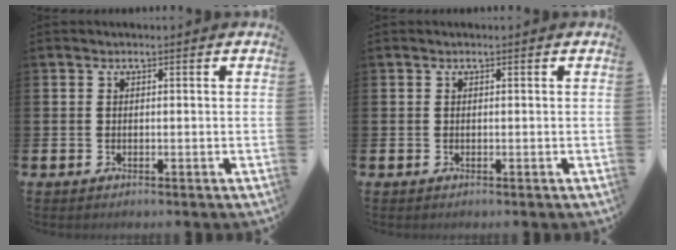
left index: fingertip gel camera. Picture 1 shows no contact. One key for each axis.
{"total": 0.0}